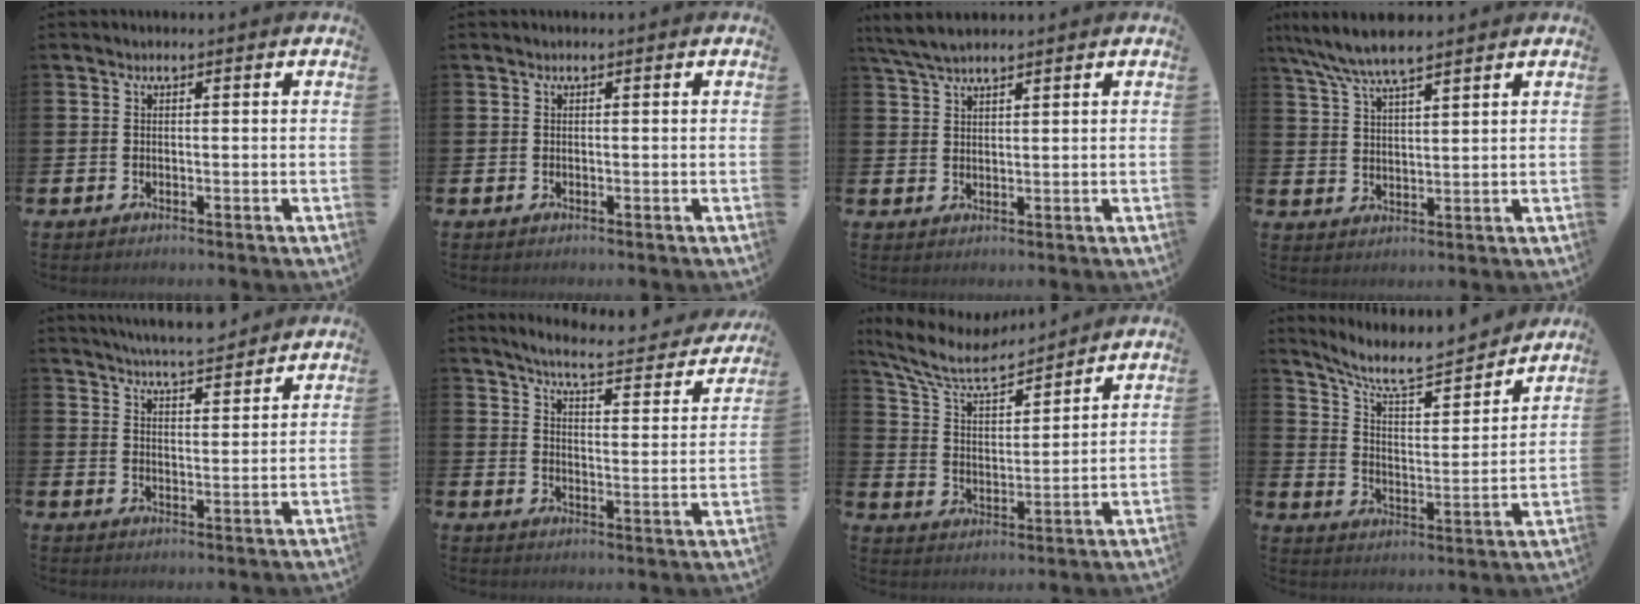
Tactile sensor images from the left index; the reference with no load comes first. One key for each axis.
{"total": 0.0}
{"total": 4.2, "fx": 3.7, "fy": 0.7, "fz": 1.8, "tx": -0.049, "ty": -0.004, "tz": 0.071}
{"total": 6.7, "fx": 5.9, "fy": 1.1, "fz": 2.8, "tx": -0.078, "ty": -0.017, "tz": 0.108}
{"total": 6.0, "fx": 5.9, "fy": 0.2, "fz": 0.9, "tx": -0.032, "ty": -0.031, "tz": 0.106}
{"total": 5.6, "fx": 5.1, "fy": 0.3, "fz": 2.3, "tx": -0.061, "ty": -0.040, "tz": 0.081}
{"total": 8.5, "fx": 7.5, "fy": 1.9, "fz": 3.5, "tx": -0.104, "ty": -0.042, "tz": 0.134}
{"total": 8.5, "fx": 7.5, "fy": 1.9, "fz": 3.4, "tx": -0.097, "ty": -0.052, "tz": 0.128}